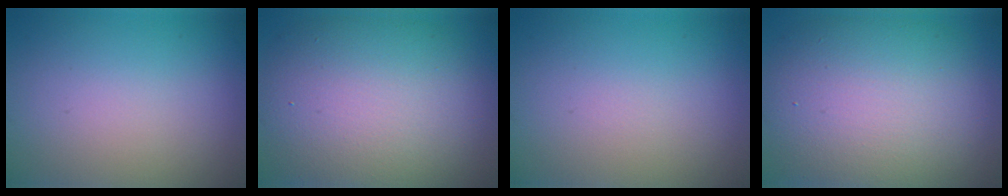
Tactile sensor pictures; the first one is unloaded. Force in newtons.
{"total": 11.1, "press": 11.1, "slide": 0.7}
{"total": 0.0}
{"total": 11.2, "press": 11.2, "slide": 0.6}